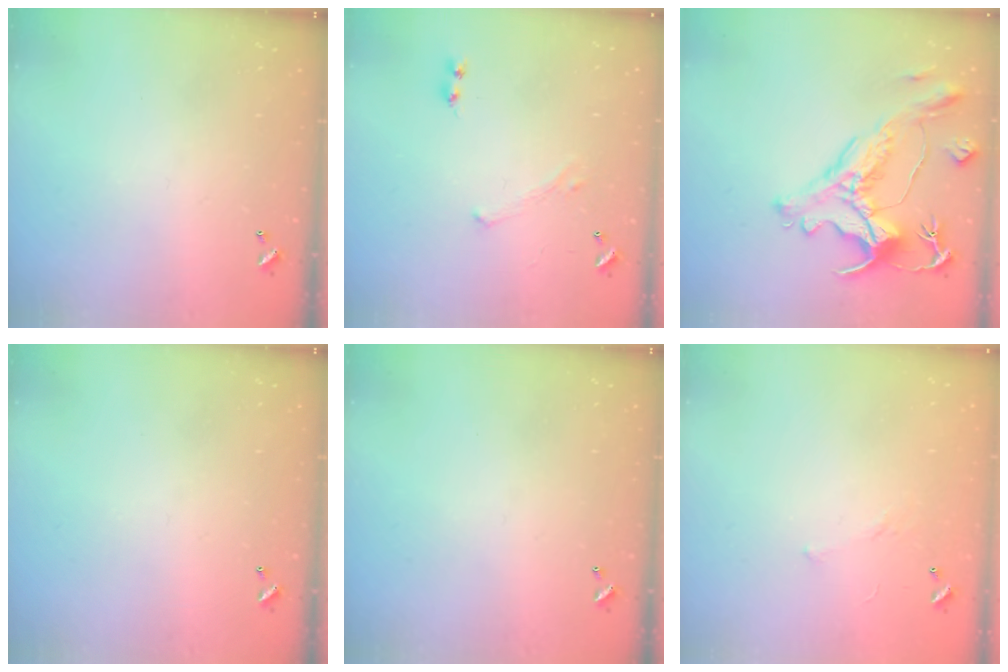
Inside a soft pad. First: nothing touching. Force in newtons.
{"total": 0.0}
{"total": 3.1, "press": 2.8, "slide": 1.4}
{"total": 0.0}
{"total": 0.0}
{"total": 7.0, "press": 7.0, "slide": 0.7}